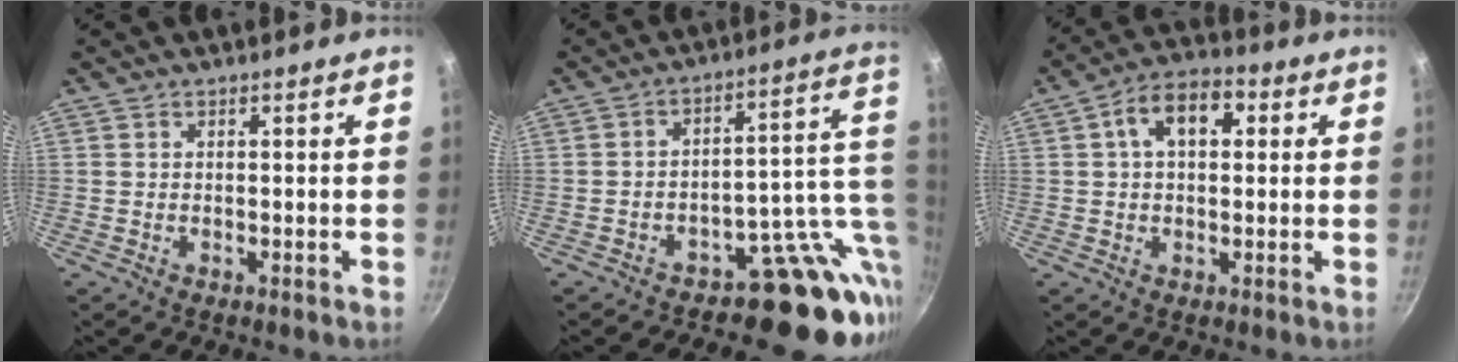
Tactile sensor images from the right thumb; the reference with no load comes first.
{"total": 13.5, "force": [-4.5, 8.8, 9.2], "torque": [-0.026, 0.040, -0.069]}
{"total": 9.7, "force": [2.4, 6.0, 7.2], "torque": [-0.089, 0.021, 0.027]}